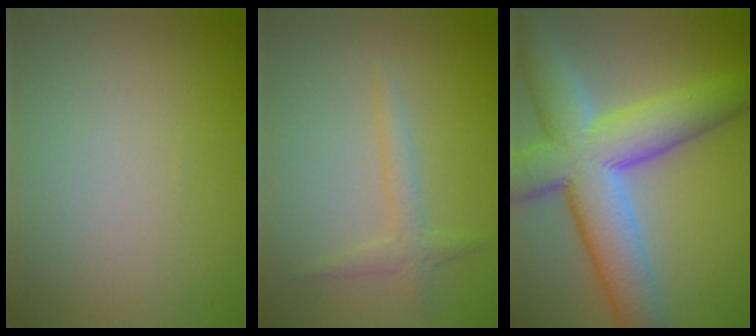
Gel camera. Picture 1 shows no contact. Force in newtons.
{"total": 1.8, "press": 1.7, "slide": 0.1}
{"total": 11.0, "press": 11.0, "slide": 0.6}